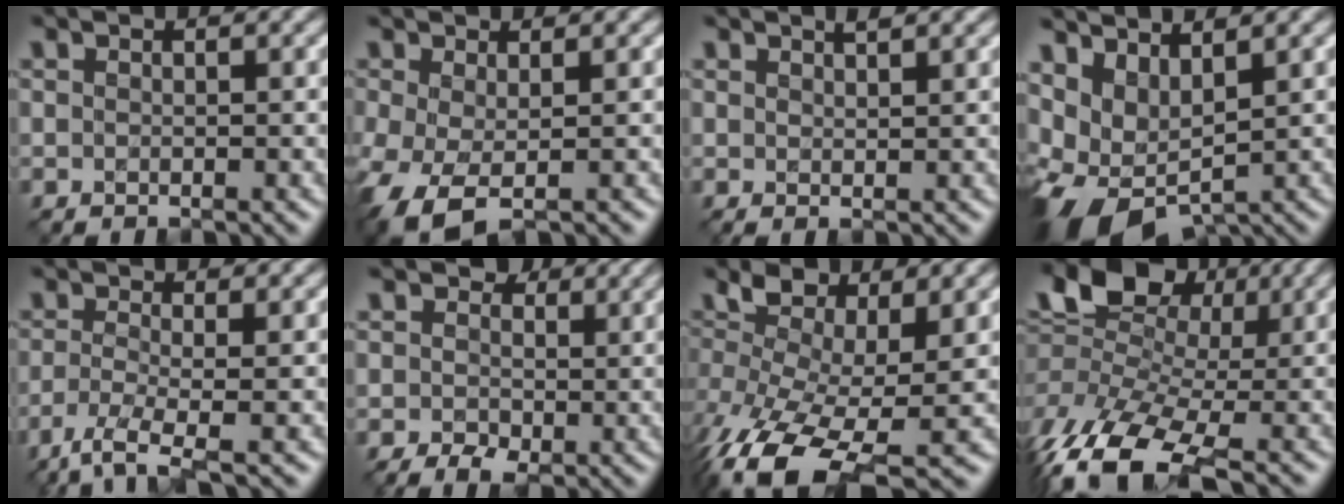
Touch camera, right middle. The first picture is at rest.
{"total": 4.3, "force": [-1.7, 1.6, 3.6], "torque": [-0.087, -0.007, -0.037]}
{"total": 1.5, "force": [1.3, 0.3, 0.7], "torque": [-0.004, 0.005, 0.019]}
{"total": 7.3, "force": [0.1, 4.4, 5.9], "torque": [-0.128, -0.010, 0.011]}
{"total": 3.8, "force": [-1.8, 0.9, 3.2], "torque": [-0.064, -0.005, -0.047]}
{"total": 3.6, "force": [1.0, 2.8, 2.1], "torque": [-0.027, 0.008, 0.012]}
{"total": 9.3, "force": [-2.2, 4.6, 7.8], "torque": [-0.171, -0.003, -0.052]}
{"total": 14.4, "force": [-2.3, 9.4, 10.6], "torque": [-0.201, 0.012, -0.030]}